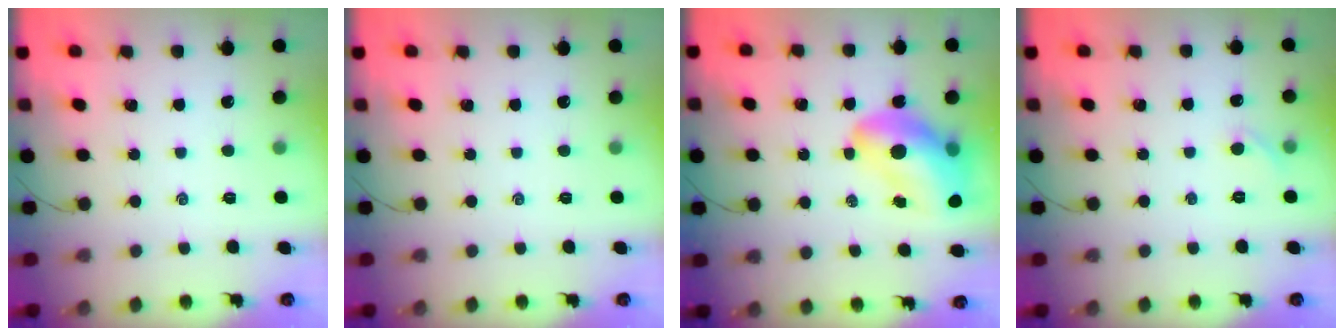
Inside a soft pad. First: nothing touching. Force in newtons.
{"total": 0.0}
{"total": 15.3, "press": 14.7, "slide": 4.3}
{"total": 4.0, "press": 3.7, "slide": 1.5}